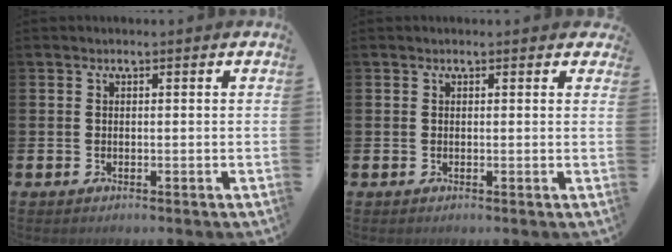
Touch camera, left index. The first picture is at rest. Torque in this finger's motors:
{"motor_torque": [0.85, -1.29, -0.02, 0.00]}